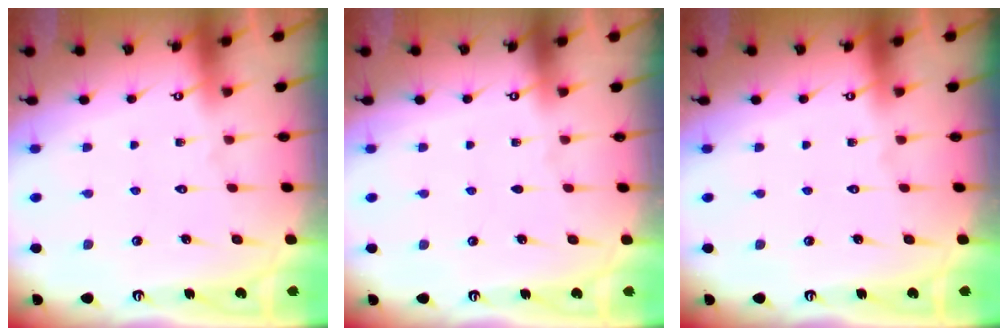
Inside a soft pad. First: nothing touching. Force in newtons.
{"total": 0.0}
{"total": 0.0}